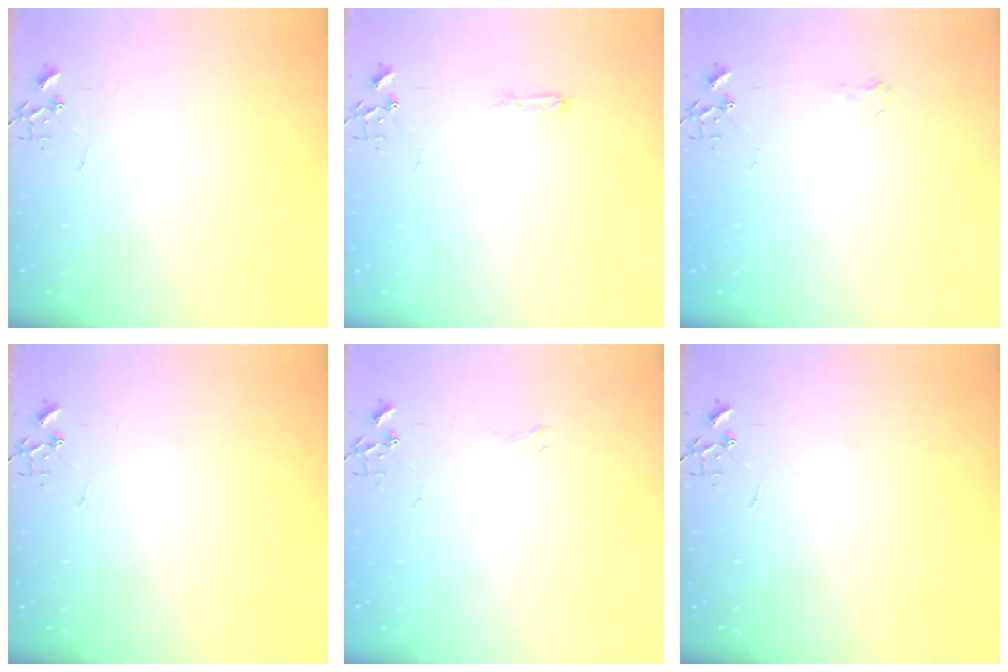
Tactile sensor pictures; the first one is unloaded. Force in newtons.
{"total": 3.8, "press": 3.8, "slide": 0.5}
{"total": 4.8, "press": 4.7, "slide": 0.6}
{"total": 0.0}
{"total": 3.4, "press": 3.4, "slide": 0.3}
{"total": 0.0}